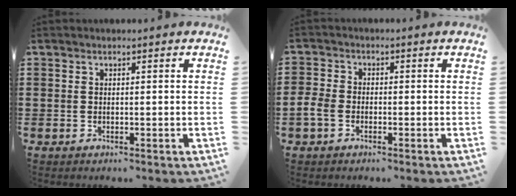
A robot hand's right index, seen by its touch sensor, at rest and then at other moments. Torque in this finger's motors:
{"motor_torque": [1.15, 0.99, 0.26, 0.04]}